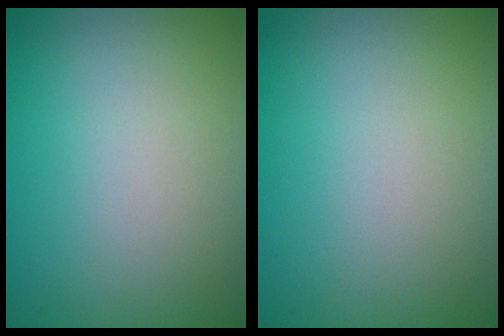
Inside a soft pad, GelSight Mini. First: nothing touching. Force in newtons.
{"total": 0.0}